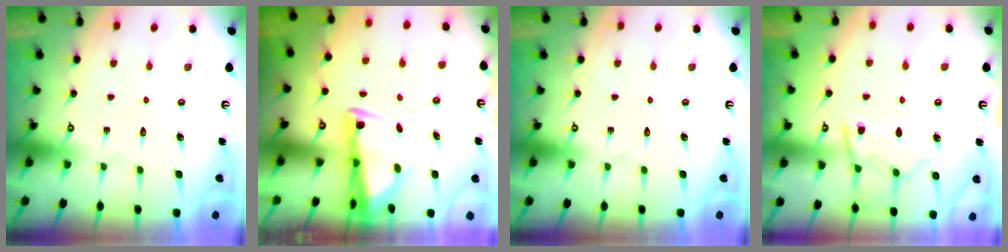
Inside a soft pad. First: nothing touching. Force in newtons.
{"total": 3.0, "press": 2.9, "slide": 1.0}
{"total": 0.0}
{"total": 10.2, "press": 10.2, "slide": 1.1}